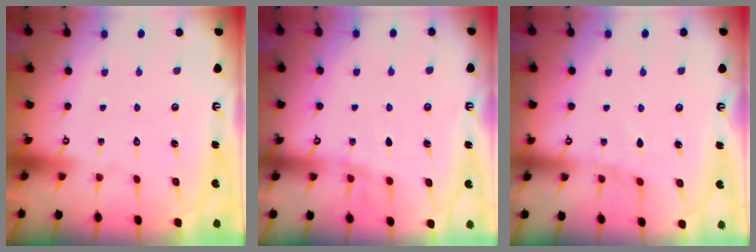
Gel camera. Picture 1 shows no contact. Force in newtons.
{"total": 5.1, "press": 5.0, "slide": 1.3}
{"total": 3.9, "press": 3.8, "slide": 0.5}